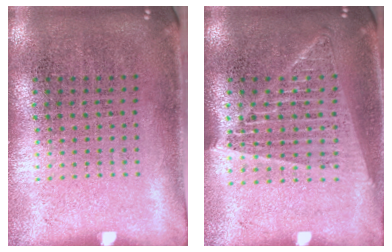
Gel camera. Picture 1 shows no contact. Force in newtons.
{"total": 1.5, "press": 1.4, "slide": 0.6}